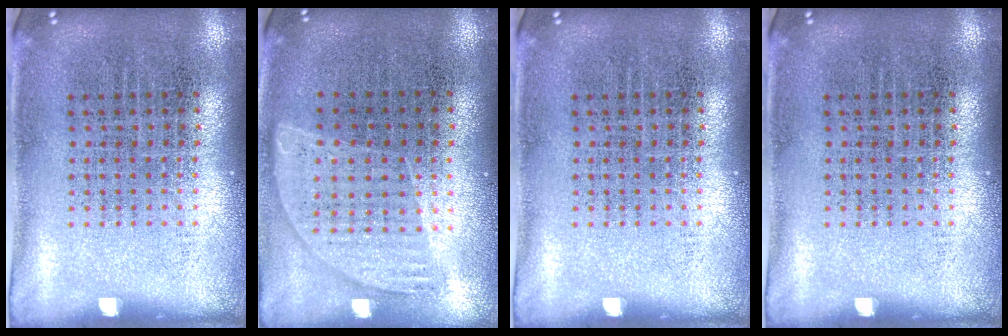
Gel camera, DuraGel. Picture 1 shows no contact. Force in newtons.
{"total": 0.9, "press": 0.8, "slide": 0.3}
{"total": 0.0}
{"total": 0.0}